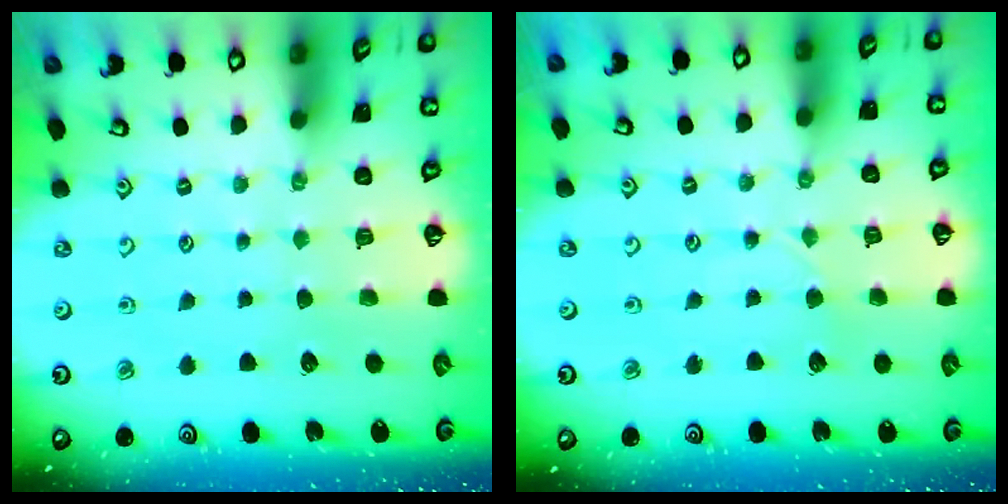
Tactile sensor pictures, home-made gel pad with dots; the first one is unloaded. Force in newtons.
{"total": 2.2, "press": 2.2, "slide": 0.3}